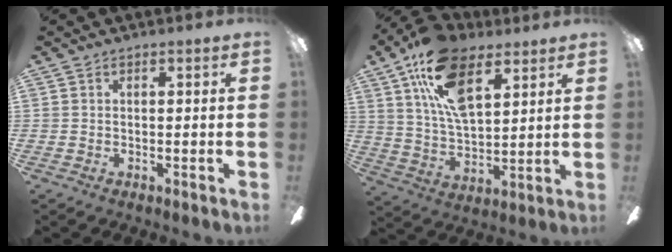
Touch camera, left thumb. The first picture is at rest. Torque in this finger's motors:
{"motor_torque": [0.09, 0.49, 1.82, -0.95, 0.47]}